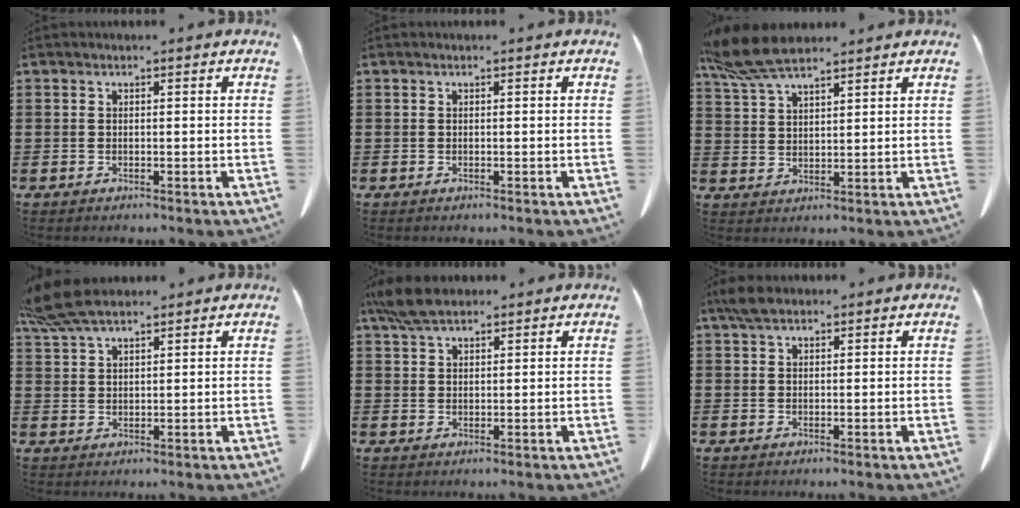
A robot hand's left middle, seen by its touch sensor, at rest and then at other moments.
{"total": 0.0}
{"total": 7.9, "force": [6.5, 1.9, 4.2], "torque": [-0.106, -0.012, 0.121]}
{"total": 6.8, "force": [5.4, 1.6, 3.7], "torque": [-0.095, -0.006, 0.101]}
{"total": 5.4, "force": [4.1, 1.6, 3.1], "torque": [-0.071, 0.001, 0.078]}
{"total": 2.9, "force": [2.1, 1.0, 1.7], "torque": [-0.040, 0.004, 0.039]}